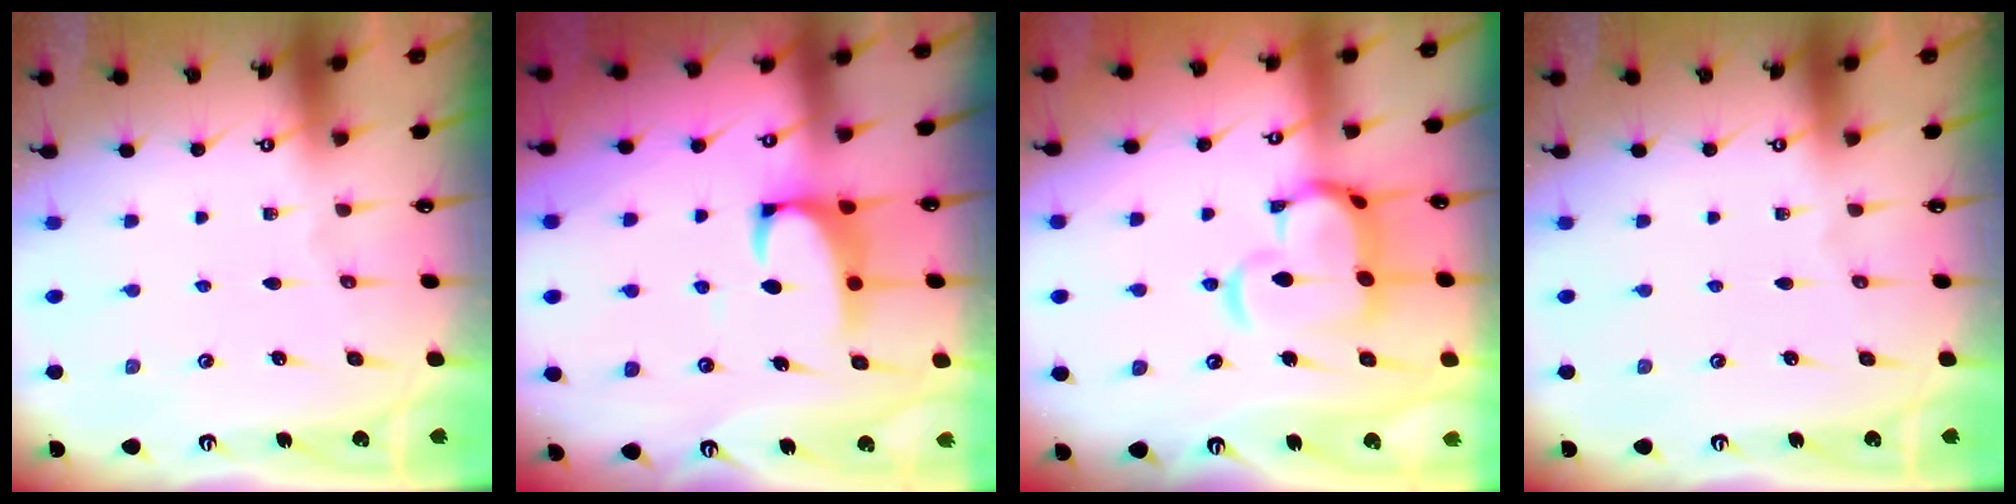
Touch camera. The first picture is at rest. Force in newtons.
{"total": 2.2, "press": 2.0, "slide": 0.9}
{"total": 9.0, "press": 8.9, "slide": 1.4}
{"total": 0.0}